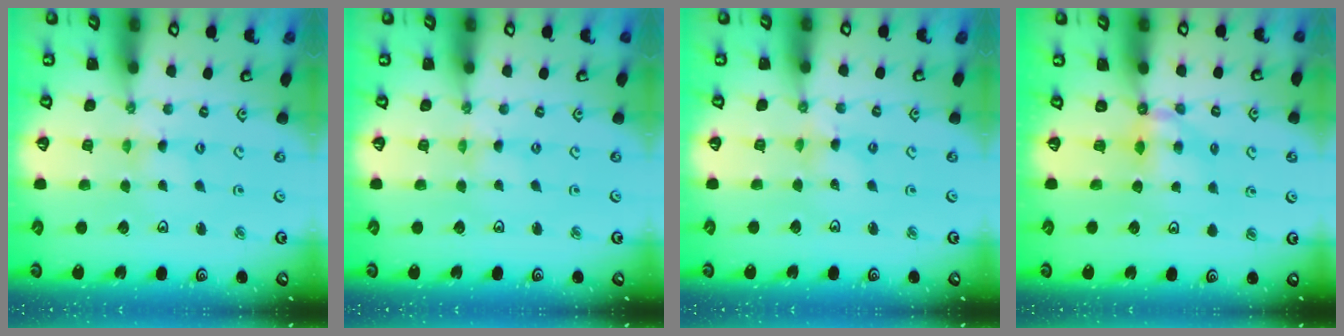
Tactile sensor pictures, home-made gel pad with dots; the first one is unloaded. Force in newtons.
{"total": 0.0}
{"total": 2.6, "press": 2.6, "slide": 0.3}
{"total": 5.7, "press": 5.7, "slide": 0.4}